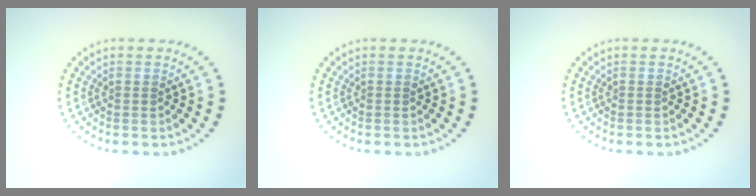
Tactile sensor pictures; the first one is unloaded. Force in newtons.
{"total": 0.0}
{"total": 0.0}